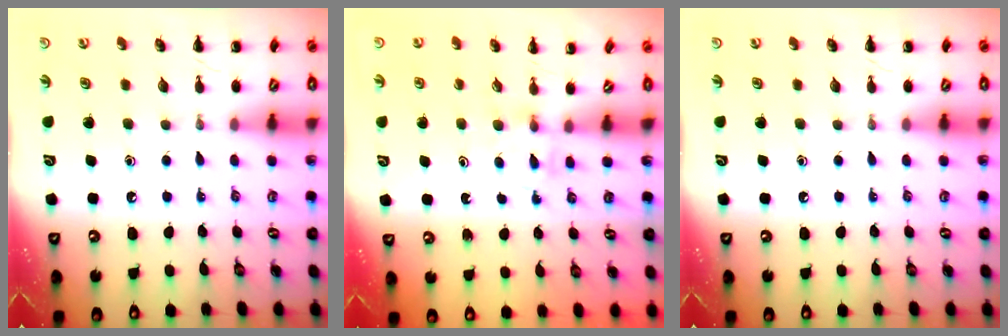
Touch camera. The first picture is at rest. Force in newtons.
{"total": 2.3, "press": 2.0, "slide": 1.0}
{"total": 0.0}